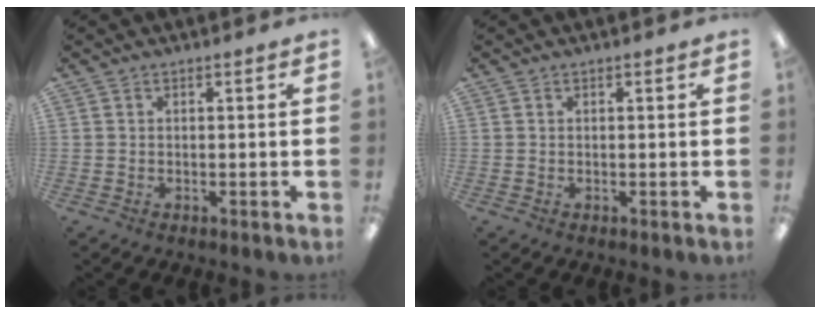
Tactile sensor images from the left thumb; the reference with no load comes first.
{"total": 0.0}